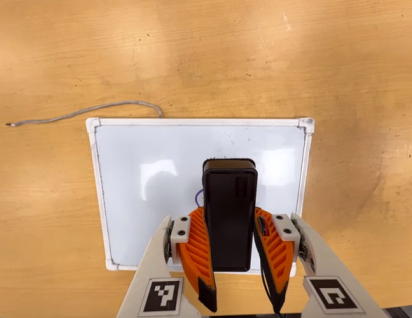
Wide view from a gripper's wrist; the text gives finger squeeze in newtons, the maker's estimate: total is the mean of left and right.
{"total": 7.6, "left": 6.2, "right": 9.0}